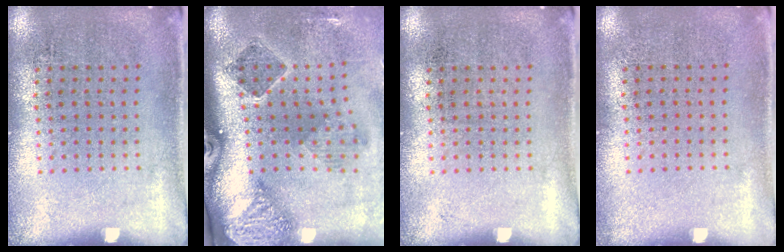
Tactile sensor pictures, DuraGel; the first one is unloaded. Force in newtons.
{"total": 2.8, "press": 1.9, "slide": 2.1}
{"total": 0.0}
{"total": 0.0}